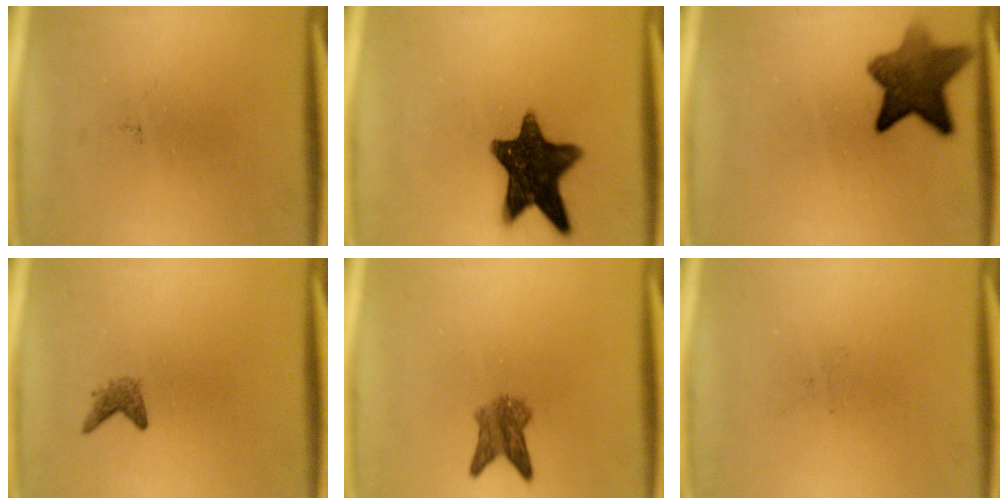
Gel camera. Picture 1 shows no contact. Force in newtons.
{"total": 13.4}
{"total": 9.0}
{"total": 1.4}
{"total": 4.0}
{"total": 0.0}